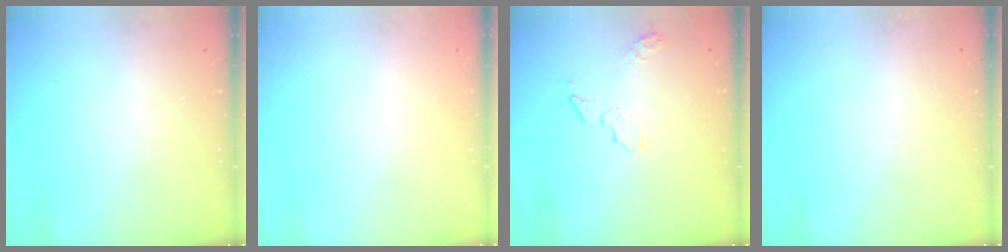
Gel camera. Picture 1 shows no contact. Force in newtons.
{"total": 0.0}
{"total": 4.4, "press": 4.4, "slide": 0.4}
{"total": 0.0}